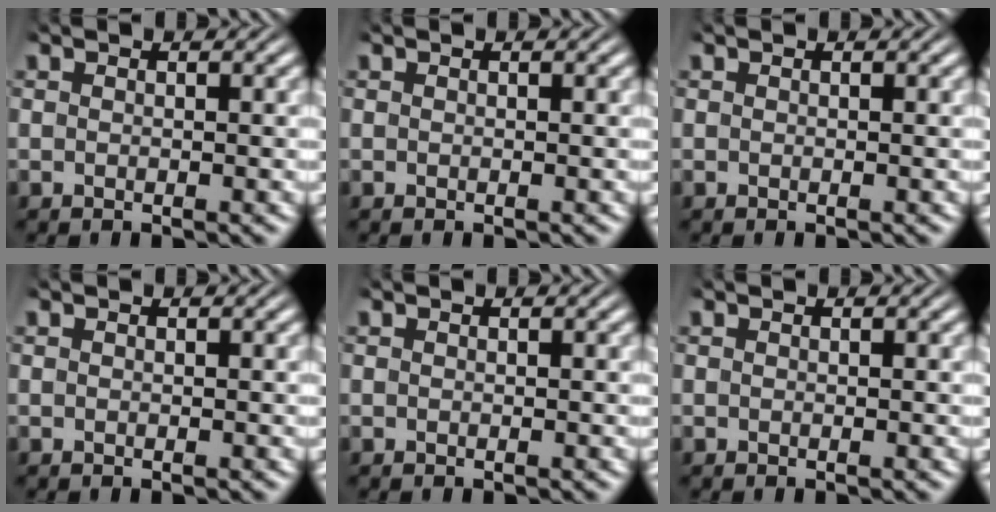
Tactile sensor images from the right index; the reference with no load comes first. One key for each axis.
{"total": 0.0}
{"total": 0.0}
{"total": 0.0}
{"total": 0.0}
{"total": 0.0}